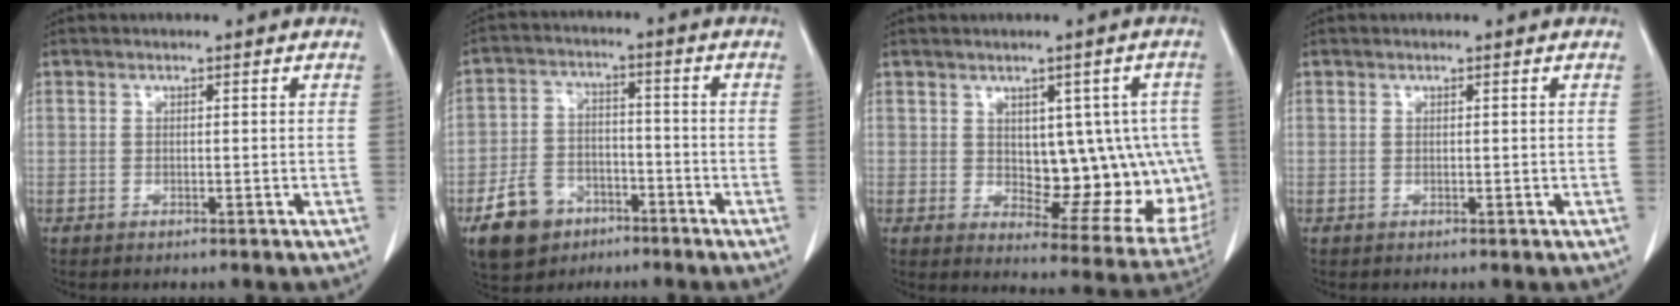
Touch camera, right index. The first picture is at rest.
{"total": 9.2, "force": [-5.3, 6.6, 3.6], "torque": [-0.083, 0.014, -0.089]}
{"total": 14.0, "force": [0.5, 7.4, 11.9], "torque": [-0.125, 0.010, 0.028]}
{"total": 0.0}